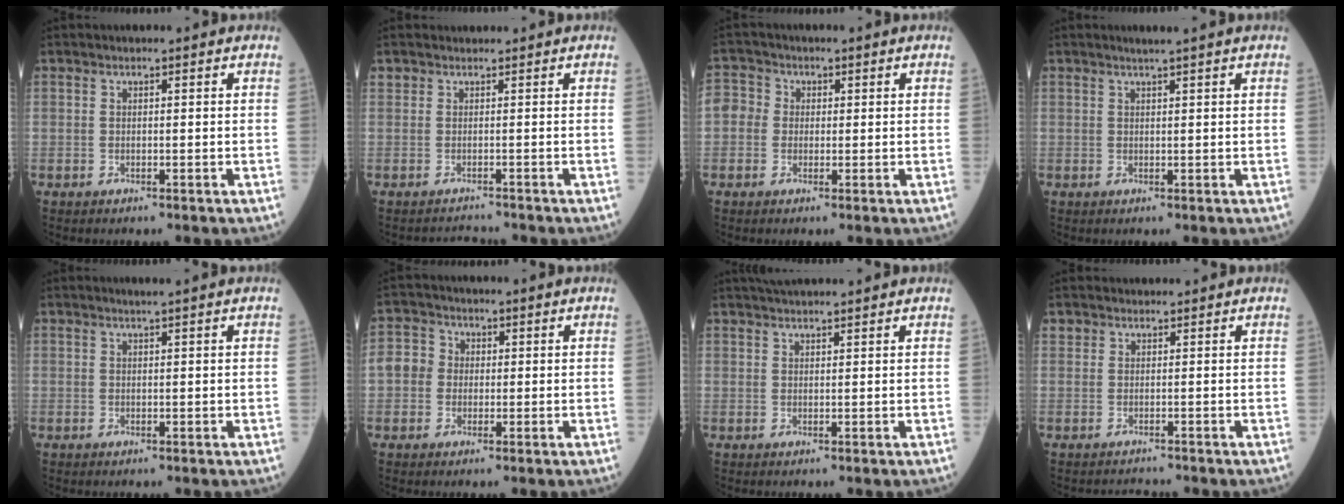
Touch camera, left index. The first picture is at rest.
{"total": 1.0, "force": [-0.5, 0.6, -0.6], "torque": [0.001, 0.001, -0.005]}
{"total": 4.8, "force": [0.1, 4.6, 1.5], "torque": [-0.034, 0.019, -0.003]}
{"total": 1.8, "force": [1.4, -0.5, 0.9], "torque": [-0.015, 0.001, 0.029]}
{"total": 1.1, "force": [0.9, -0.4, 0.5], "torque": [-0.015, -0.003, 0.021]}
{"total": 4.8, "force": [-0.1, 4.6, 1.4], "torque": [-0.033, 0.019, -0.005]}
{"total": 3.8, "force": [3.5, 0.3, 1.4], "torque": [-0.016, 0.036, 0.066]}
{"total": 0.9, "force": [0.0, 0.8, -0.2], "torque": [-0.006, 0.009, 0.001]}